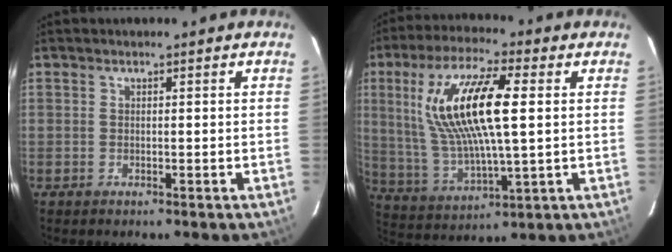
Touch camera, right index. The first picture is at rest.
{"total": 18.2, "force": [3.9, 4.8, 17.2], "torque": [-0.338, 0.006, 0.082]}